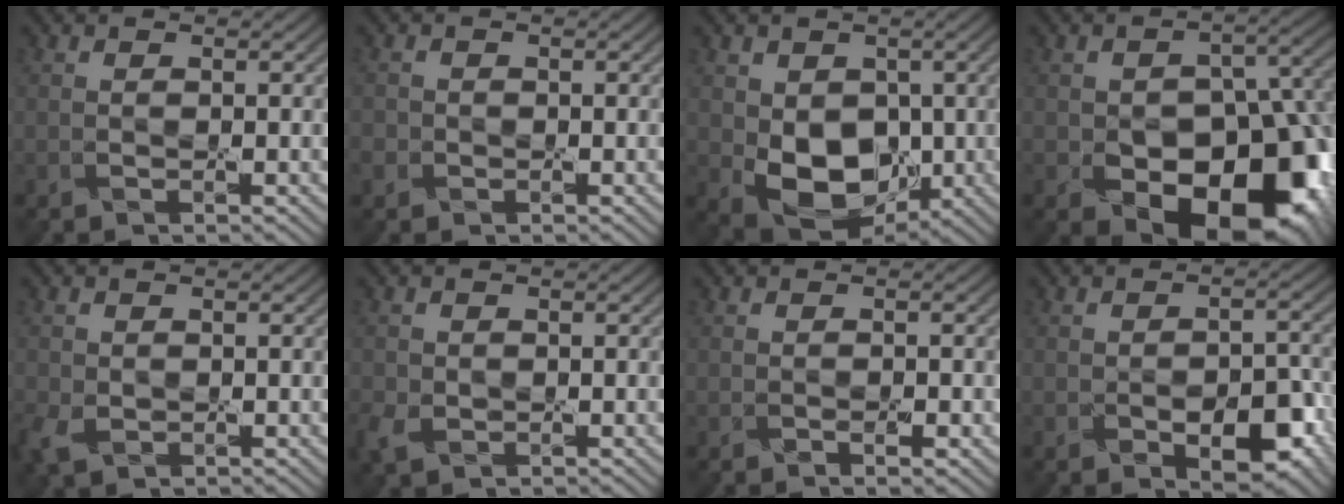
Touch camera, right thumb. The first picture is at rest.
{"total": 1.6, "force": [-0.7, 1.4, 0.3], "torque": [-0.005, -0.006, -0.018]}
{"total": 9.1, "force": [-0.7, 6.6, 6.2], "torque": [-0.121, -0.026, -0.010]}
{"total": 16.0, "force": [-6.4, 10.1, 10.5], "torque": [-0.121, -0.025, -0.093]}
{"total": 3.2, "force": [-1.0, 2.4, 1.8], "torque": [-0.054, -0.014, -0.022]}
{"total": 2.9, "force": [-0.9, 2.2, 1.5], "torque": [-0.045, -0.012, -0.021]}
{"total": 1.4, "force": [-0.6, 0.6, 1.2], "torque": [-0.020, -0.003, -0.010]}
{"total": 7.1, "force": [-3.0, 3.7, 5.3], "torque": [-0.076, -0.008, -0.039]}